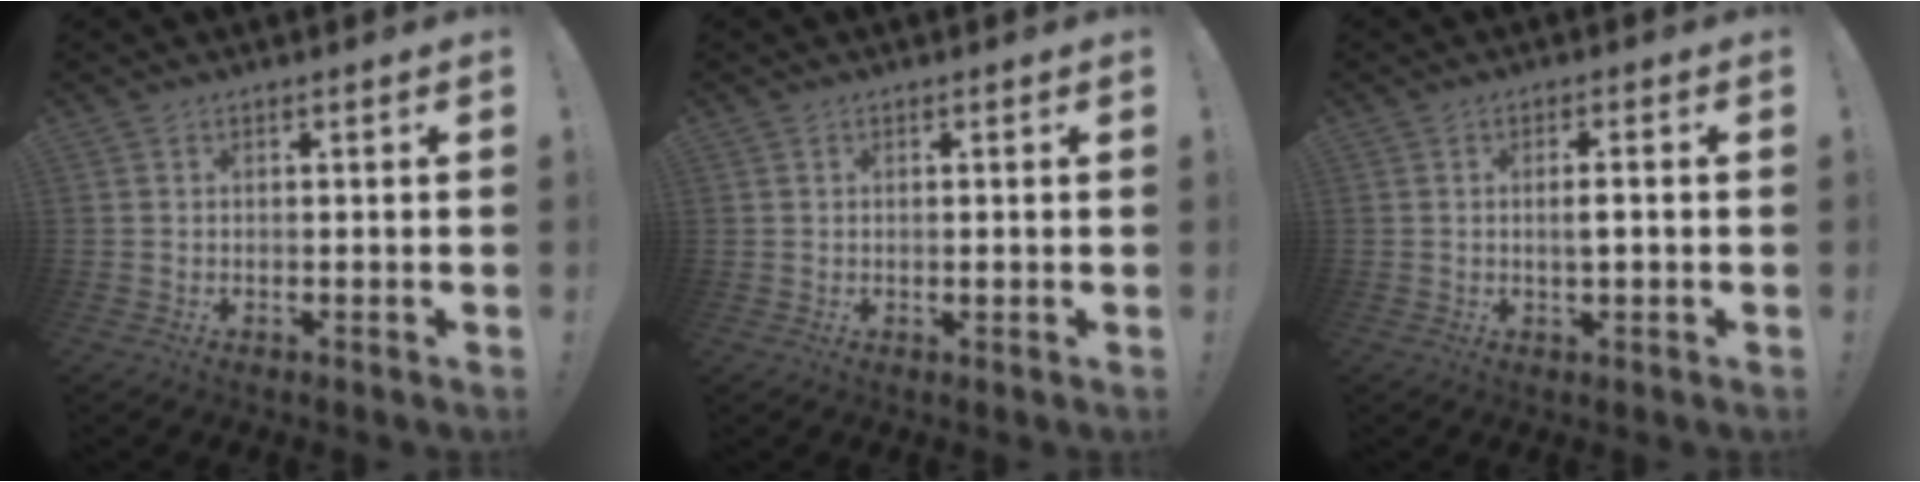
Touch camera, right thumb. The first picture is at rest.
{"total": 1.4, "force": [0.5, 1.3, 0.3], "torque": [-0.002, -0.005, 0.008]}
{"total": 2.9, "force": [-0.3, 0.6, 2.9], "torque": [-0.050, 0.002, -0.008]}